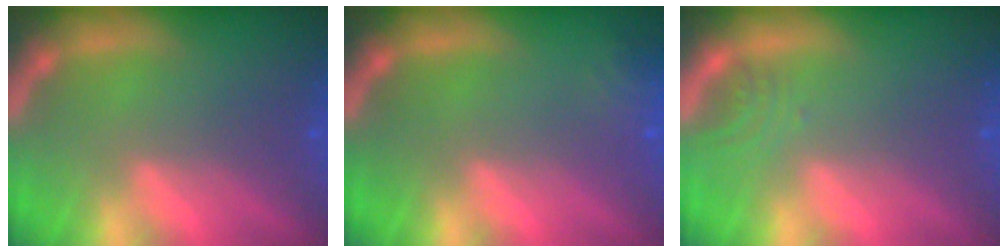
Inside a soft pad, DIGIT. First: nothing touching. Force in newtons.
{"total": 1.9}
{"total": 1.4}